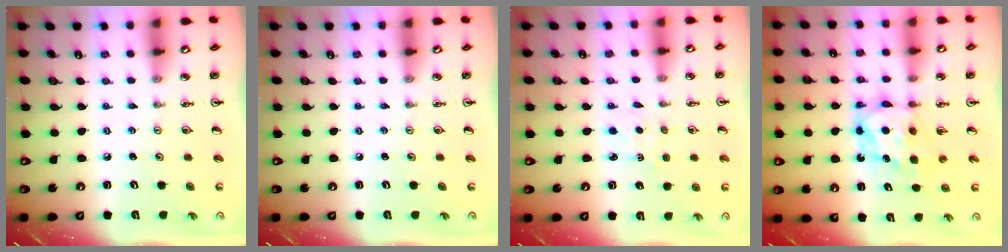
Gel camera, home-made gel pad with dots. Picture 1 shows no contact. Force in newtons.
{"total": 0.0}
{"total": 2.3, "press": 2.3, "slide": 0.2}
{"total": 6.8, "press": 6.7, "slide": 0.6}